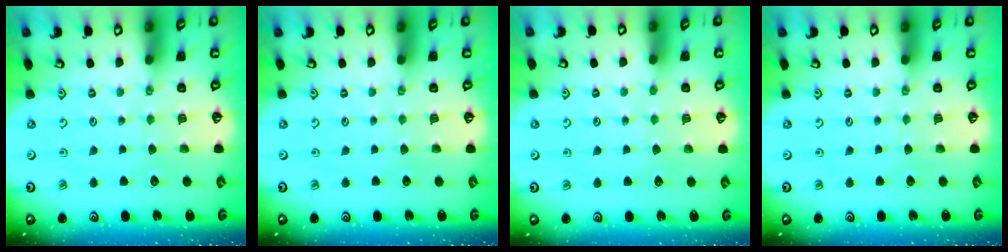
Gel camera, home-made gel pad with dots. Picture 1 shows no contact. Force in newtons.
{"total": 0.0}
{"total": 0.8, "press": 0.8, "slide": 0.1}
{"total": 0.0}